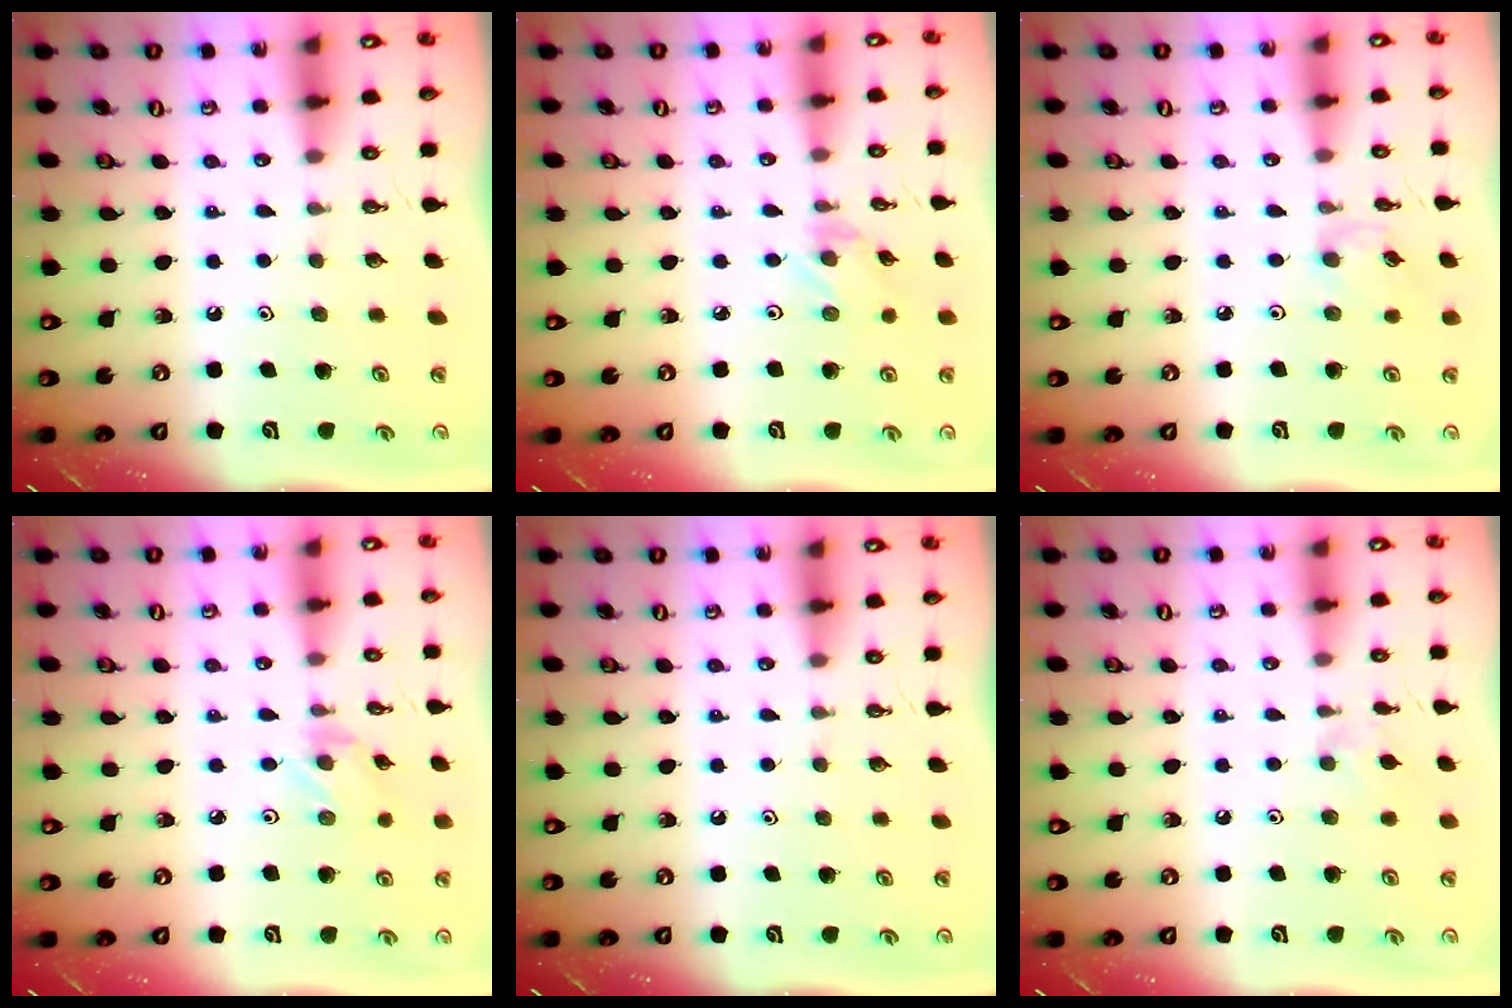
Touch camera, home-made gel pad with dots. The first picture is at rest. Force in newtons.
{"total": 0.6, "press": 0.6, "slide": 0.2}
{"total": 2.5, "press": 2.5, "slide": 0.3}
{"total": 1.2, "press": 1.2, "slide": 0.3}
{"total": 0.0}
{"total": 4.1, "press": 4.0, "slide": 0.6}